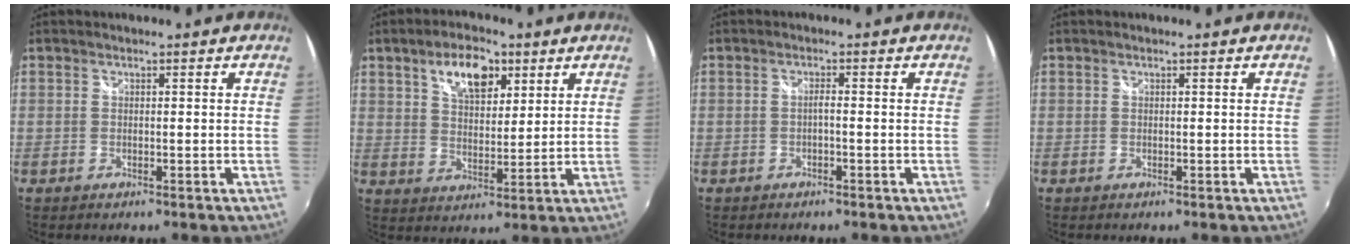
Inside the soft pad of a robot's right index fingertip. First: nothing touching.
{"total": 9.5, "force": [4.9, 4.8, 6.5], "torque": [-0.108, 0.018, 0.084]}
{"total": 1.1, "force": [-0.6, 0.0, 0.9], "torque": [-0.017, 0.003, -0.012]}
{"total": 0.0}